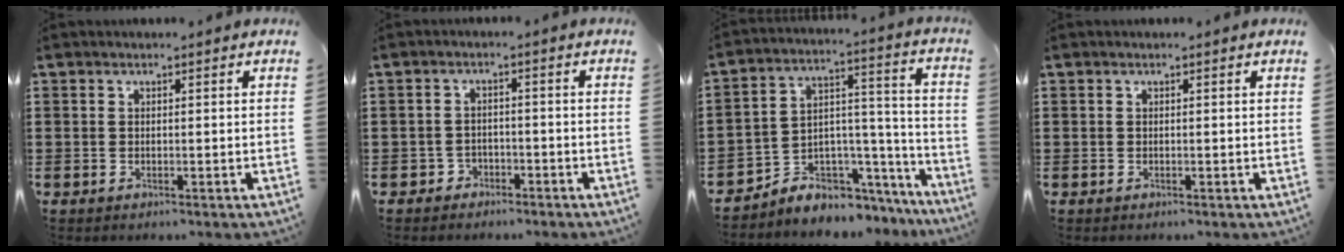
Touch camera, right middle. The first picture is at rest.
{"total": 2.1, "force": [-1.9, 1.0, -0.1], "torque": [-0.008, 0.003, -0.043]}
{"total": 5.3, "force": [-4.7, 2.3, 0.1], "torque": [-0.008, 0.001, -0.091]}
{"total": 0.0}